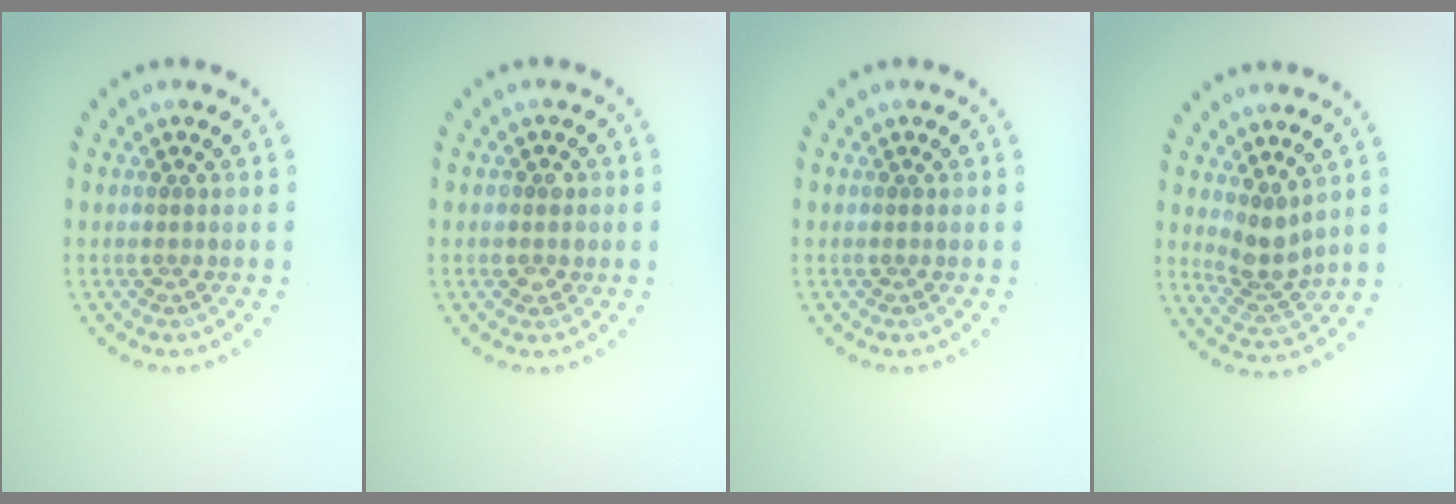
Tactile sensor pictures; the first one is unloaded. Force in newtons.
{"total": 1.4, "press": 1.3, "slide": 0.5}
{"total": 0.0}
{"total": 2.5, "press": 1.9, "slide": 1.6}